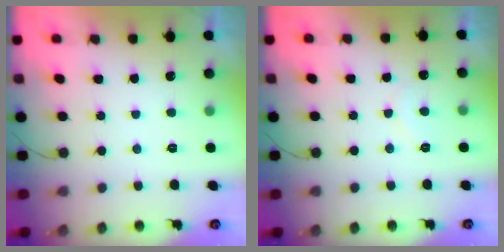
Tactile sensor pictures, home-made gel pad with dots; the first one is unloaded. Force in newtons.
{"total": 4.9, "press": 4.8, "slide": 0.3}